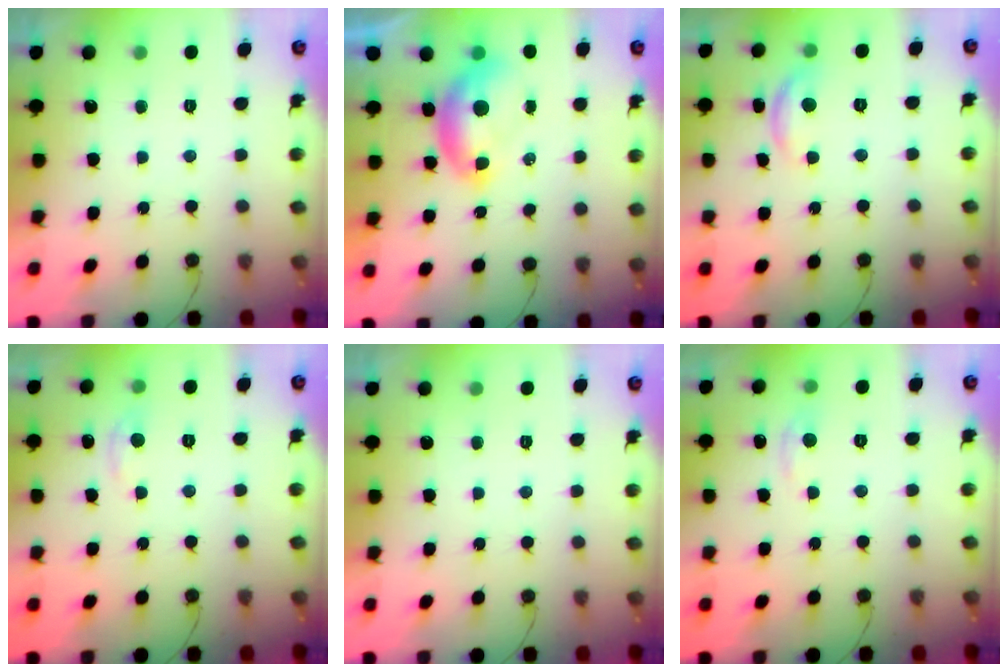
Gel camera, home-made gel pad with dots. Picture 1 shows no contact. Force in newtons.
{"total": 7.1, "press": 7.0, "slide": 0.9}
{"total": 8.7, "press": 8.7, "slide": 0.3}
{"total": 3.1, "press": 3.1, "slide": 0.5}
{"total": 0.0}
{"total": 2.8, "press": 2.8, "slide": 0.4}